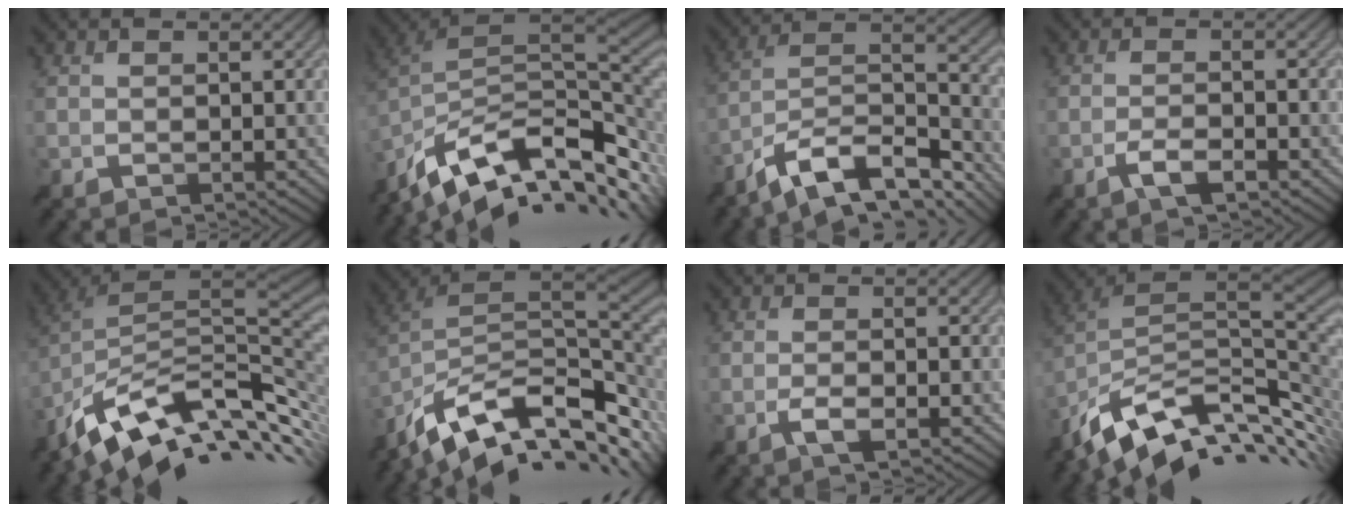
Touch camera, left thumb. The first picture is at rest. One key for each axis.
{"total": 13.9, "fx": -6.9, "fy": 6.2, "fz": 10.4, "tx": -0.216, "ty": -0.008, "tz": -0.115}
{"total": 14.2, "fx": -10.3, "fy": 4.7, "fz": 8.6, "tx": -0.177, "ty": -0.001, "tz": -0.179}
{"total": 3.3, "fx": -1.9, "fy": 0.8, "fz": 2.5, "tx": -0.050, "ty": 0.005, "tz": -0.041}
{"total": 13.0, "fx": -5.4, "fy": 5.7, "fz": 10.4, "tx": -0.212, "ty": -0.008, "tz": -0.091}
{"total": 14.5, "fx": -6.7, "fy": 6.8, "fz": 10.9, "tx": -0.224, "ty": -0.012, "tz": -0.107}
{"total": 2.5, "fx": -1.1, "fy": 0.7, "fz": 2.2, "tx": -0.040, "ty": 0.004, "tz": -0.022}
{"total": 13.0, "fx": -4.7, "fy": 6.3, "fz": 10.4, "tx": -0.210, "ty": -0.016, "tz": -0.074}